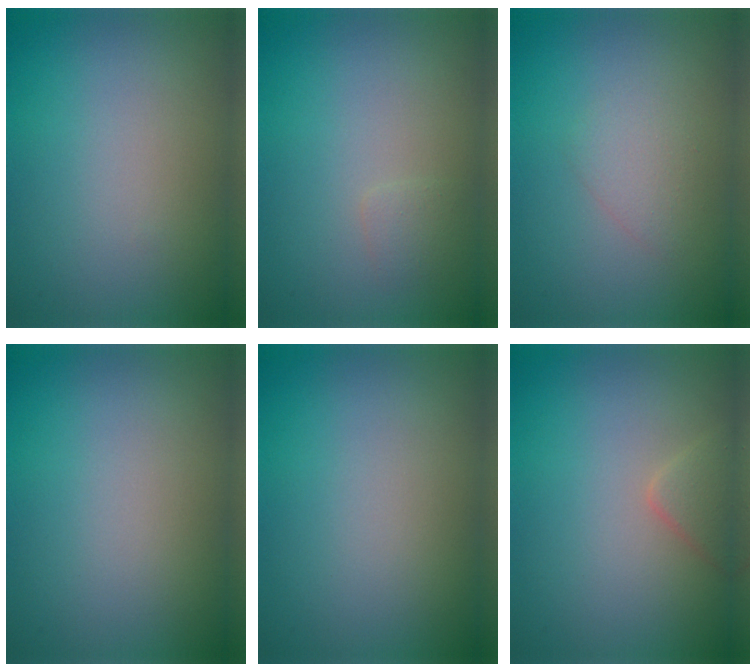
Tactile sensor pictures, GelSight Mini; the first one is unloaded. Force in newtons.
{"total": 0.8, "press": 0.8, "slide": 0.1}
{"total": 1.6, "press": 1.6, "slide": 0.0}
{"total": 0.0}
{"total": 0.0}
{"total": 1.6, "press": 1.6, "slide": 0.1}